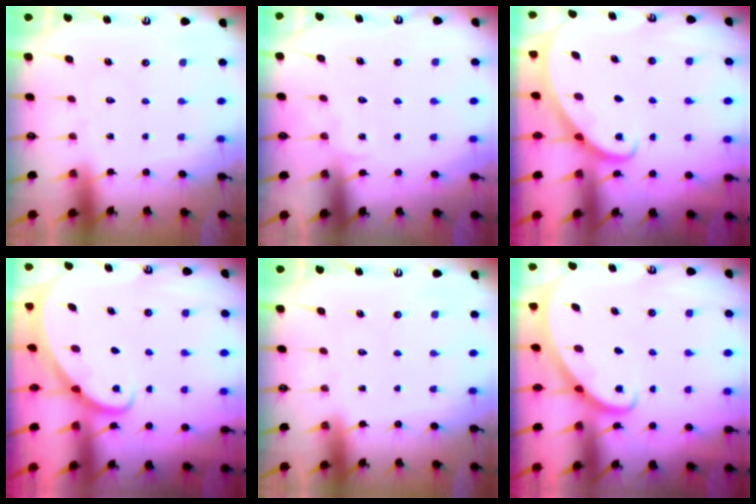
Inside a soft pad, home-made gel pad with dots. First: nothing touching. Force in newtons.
{"total": 2.4, "press": 2.4, "slide": 0.2}
{"total": 2.9, "press": 2.9, "slide": 0.2}
{"total": 2.3, "press": 2.3, "slide": 0.2}
{"total": 0.0}
{"total": 3.0, "press": 3.0, "slide": 0.2}